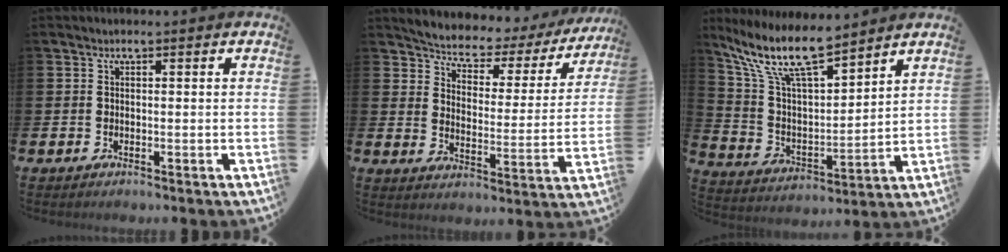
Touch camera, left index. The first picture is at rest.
{"total": 5.0, "force": [4.6, 1.6, 0.7], "torque": [-0.046, -0.040, 0.073]}
{"total": 11.8, "force": [9.8, 2.3, 6.1], "torque": [-0.158, -0.050, 0.173]}